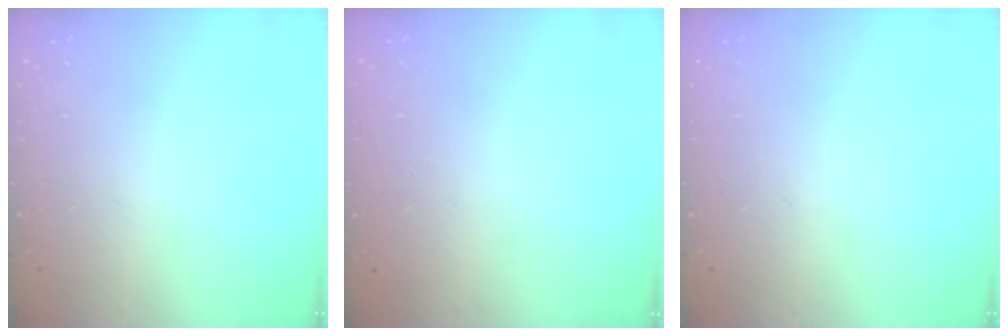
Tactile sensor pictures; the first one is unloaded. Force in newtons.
{"total": 0.0}
{"total": 0.0}